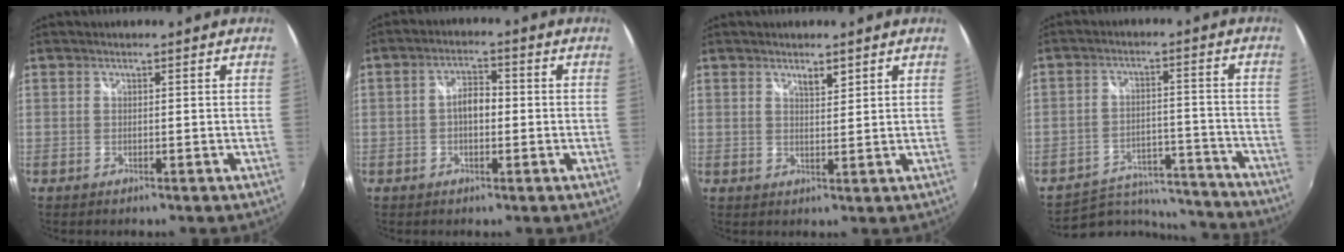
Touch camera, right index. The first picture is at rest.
{"total": 4.2, "force": [-0.5, 2.5, 3.4], "torque": [-0.061, 0.011, -0.009]}
{"total": 2.4, "force": [1.8, 0.7, 1.4], "torque": [-0.020, 0.001, 0.030]}
{"total": 13.8, "force": [-12.7, 4.9, 2.3], "torque": [-0.050, 0.032, -0.168]}